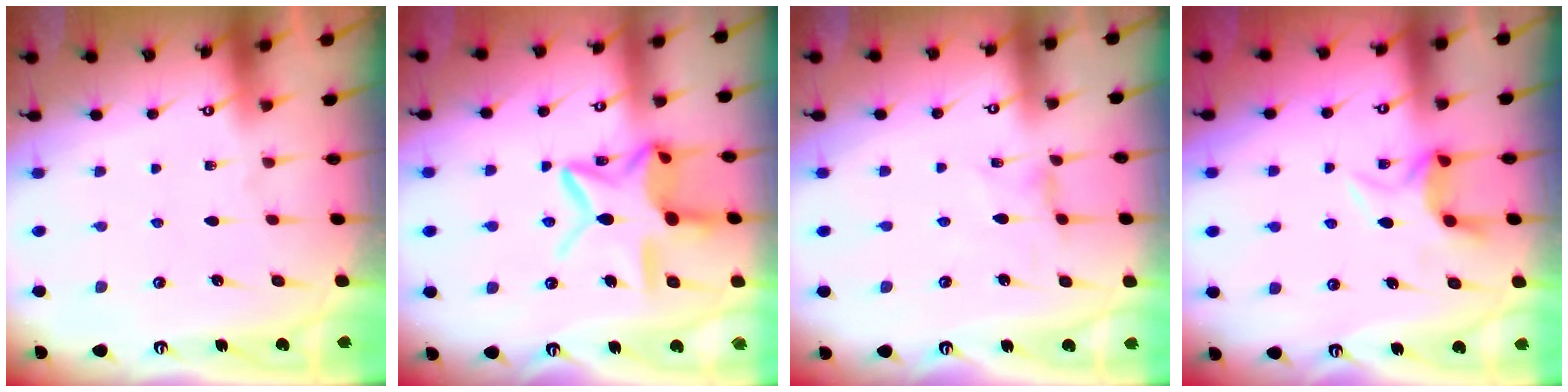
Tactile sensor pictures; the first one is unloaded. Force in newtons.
{"total": 15.6, "press": 15.5, "slide": 1.2}
{"total": 1.2, "press": 1.2, "slide": 0.1}
{"total": 6.6, "press": 6.6, "slide": 0.7}